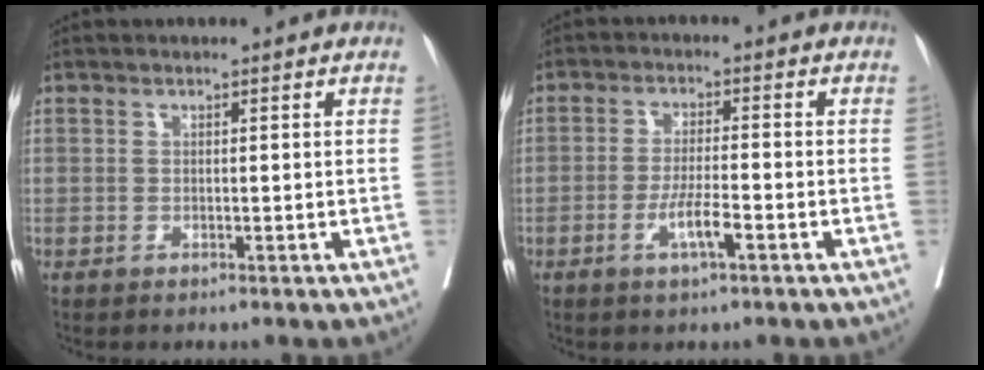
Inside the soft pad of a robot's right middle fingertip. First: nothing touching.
{"total": 6.3, "force": [-2.8, 0.6, 5.6], "torque": [-0.106, -0.006, -0.049]}